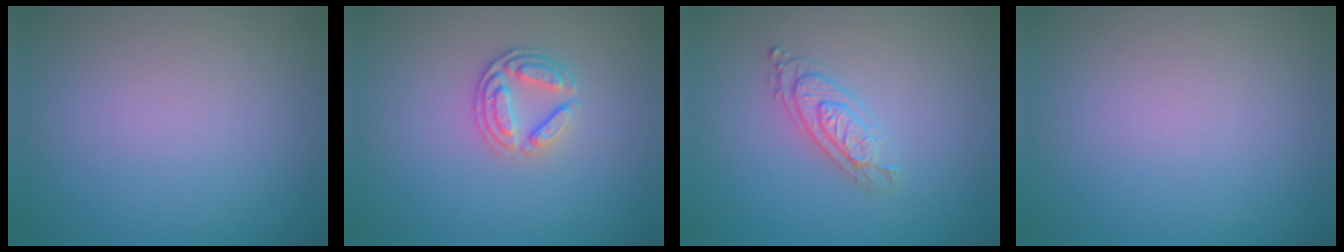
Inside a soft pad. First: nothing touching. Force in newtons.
{"total": 2.7, "press": 2.5, "slide": 1.0}
{"total": 2.6, "press": 2.3, "slide": 1.3}
{"total": 0.0}